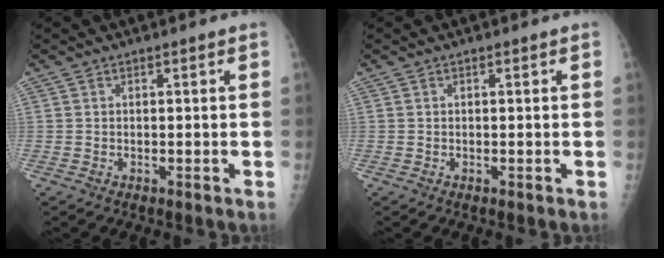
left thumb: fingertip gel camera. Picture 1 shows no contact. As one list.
[{"total": 0.0}]